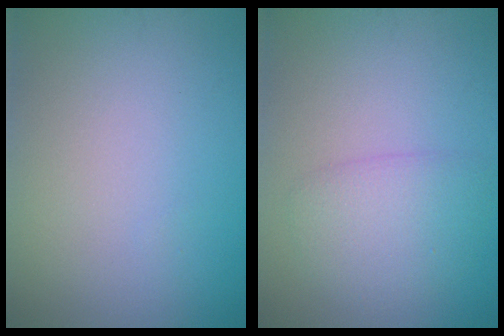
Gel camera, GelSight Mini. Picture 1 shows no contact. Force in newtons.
{"total": 2.9, "press": 2.9, "slide": 0.2}